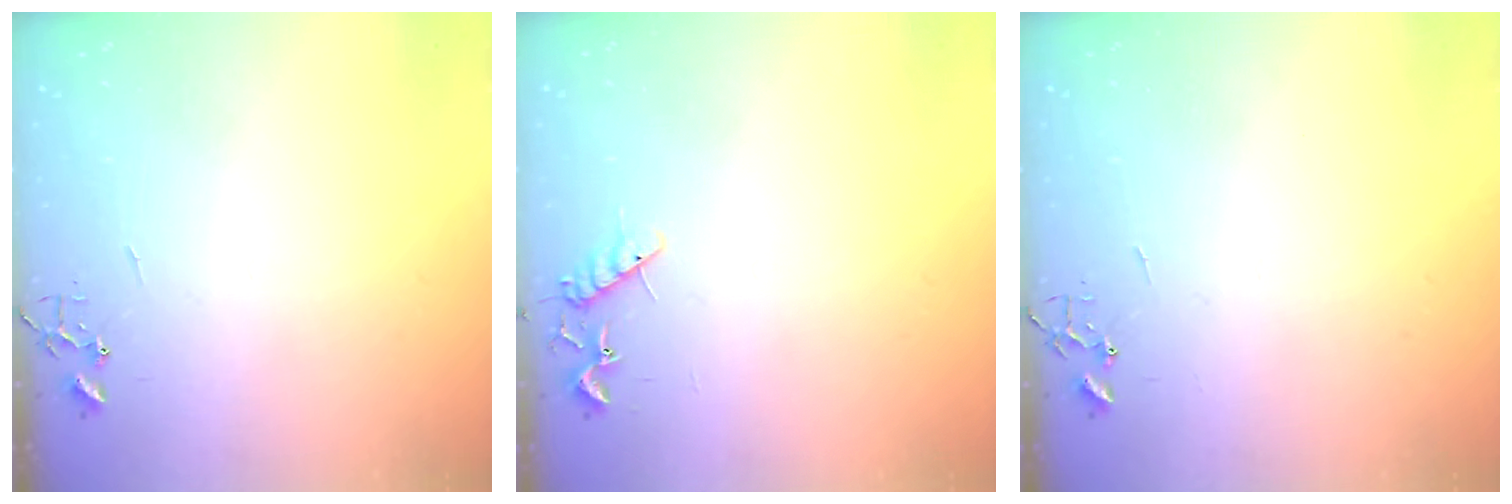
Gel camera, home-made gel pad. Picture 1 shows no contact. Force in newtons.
{"total": 10.4, "press": 10.3, "slide": 0.9}
{"total": 0.0}